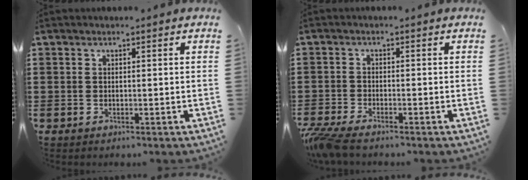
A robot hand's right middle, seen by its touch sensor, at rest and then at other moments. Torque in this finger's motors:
{"motor_torque": [0.12, 0.04, 0.08, 0.10]}